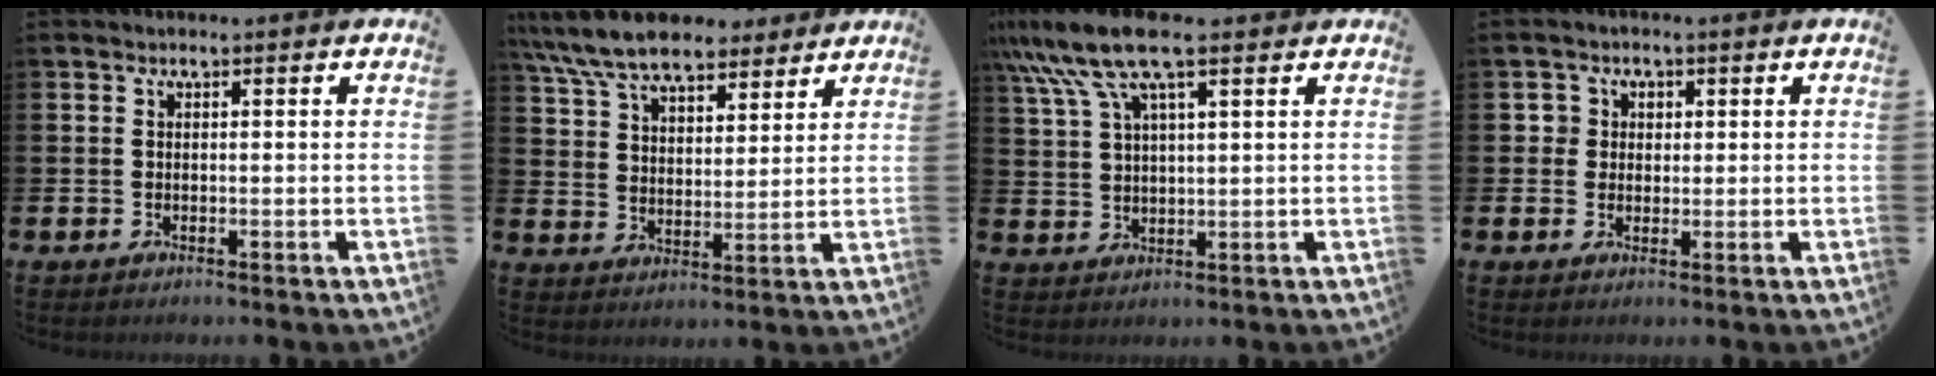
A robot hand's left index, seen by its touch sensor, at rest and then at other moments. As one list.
[{"total": 9.3, "force": [8.3, 3.0, 2.9], "torque": [-0.101, -0.030, 0.156]}, {"total": 9.9, "force": [6.8, 2.5, 6.7], "torque": [-0.151, -0.005, 0.126]}, {"total": 2.5, "force": [0.9, 2.3, 0.2], "torque": [0.003, 0.005, 0.010]}]